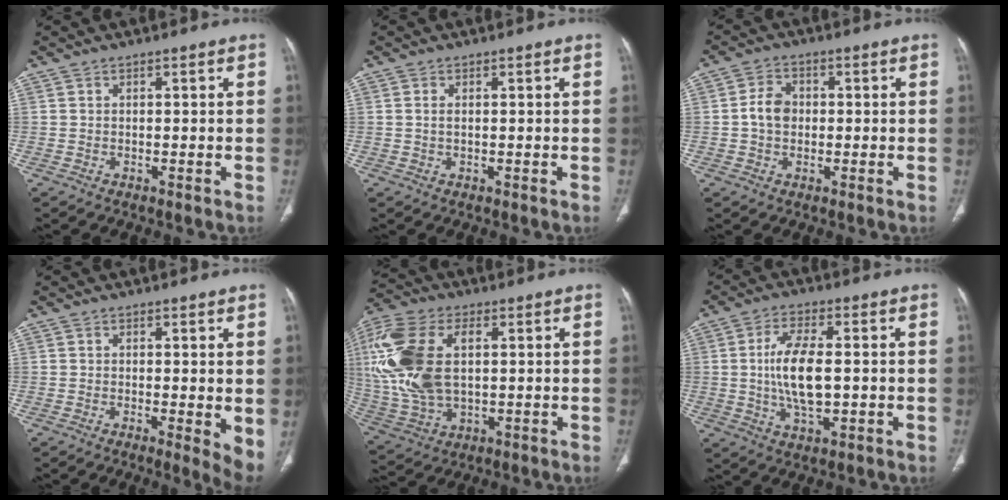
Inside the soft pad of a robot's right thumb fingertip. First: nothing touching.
{"total": 1.1, "force": [0.2, 0.6, 1.0], "torque": [-0.023, 0.001, 0.004]}
{"total": 4.9, "force": [-0.1, 3.9, 3.1], "torque": [-0.046, 0.012, -0.007]}
{"total": 4.8, "force": [0.1, 1.4, 4.6], "torque": [-0.064, -0.014, 0.001]}
{"total": 20.2, "force": [3.1, 11.4, 16.3], "torque": [-0.379, -0.001, 0.059]}
{"total": 10.6, "force": [0.1, 4.6, 9.5], "torque": [-0.182, -0.003, 0.003]}